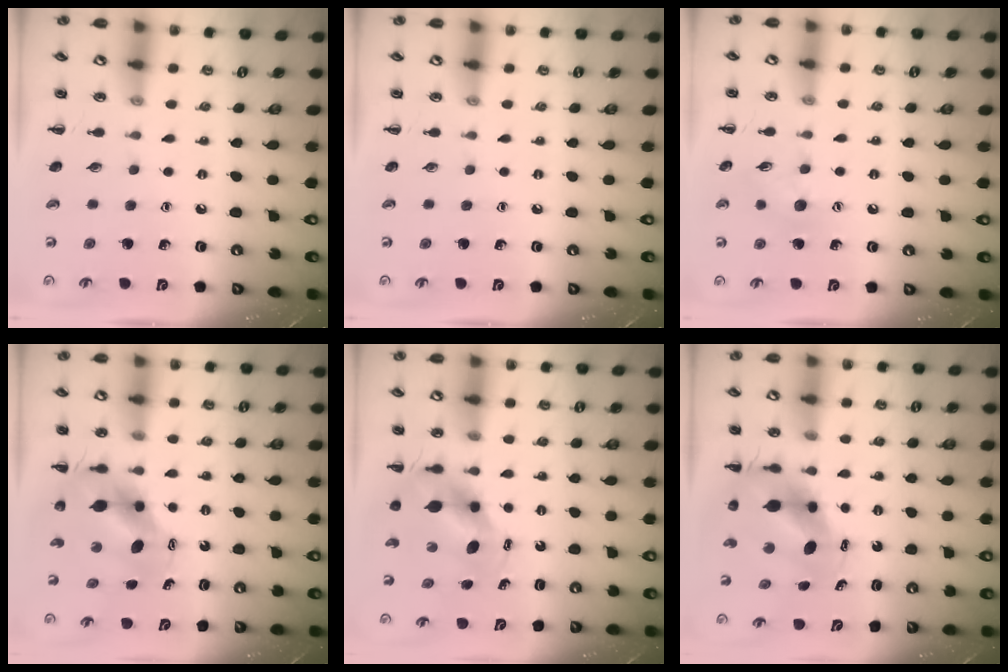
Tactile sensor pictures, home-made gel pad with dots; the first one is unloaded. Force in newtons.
{"total": 0.0}
{"total": 6.5, "press": 6.5, "slide": 0.7}
{"total": 6.5, "press": 6.4, "slide": 1.3}
{"total": 5.5, "press": 5.3, "slide": 1.6}
{"total": 5.8, "press": 5.7, "slide": 1.2}